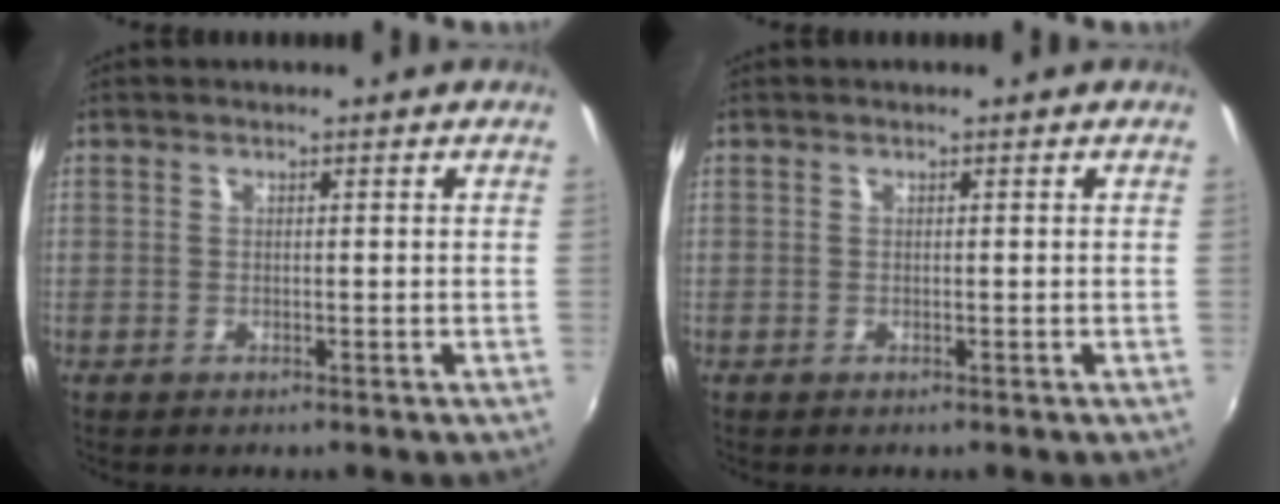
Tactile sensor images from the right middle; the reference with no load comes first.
{"total": 0.0}